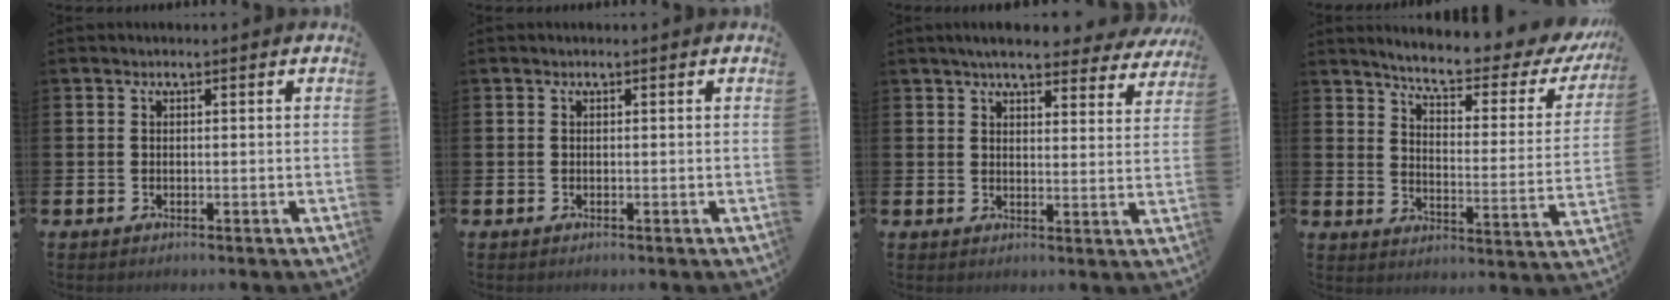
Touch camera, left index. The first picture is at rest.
{"total": 0.0}
{"total": 5.8, "force": [5.3, 1.0, 2.2], "torque": [-0.049, -0.019, 0.094]}
{"total": 6.5, "force": [5.7, 1.0, 3.0], "torque": [-0.079, -0.044, 0.088]}